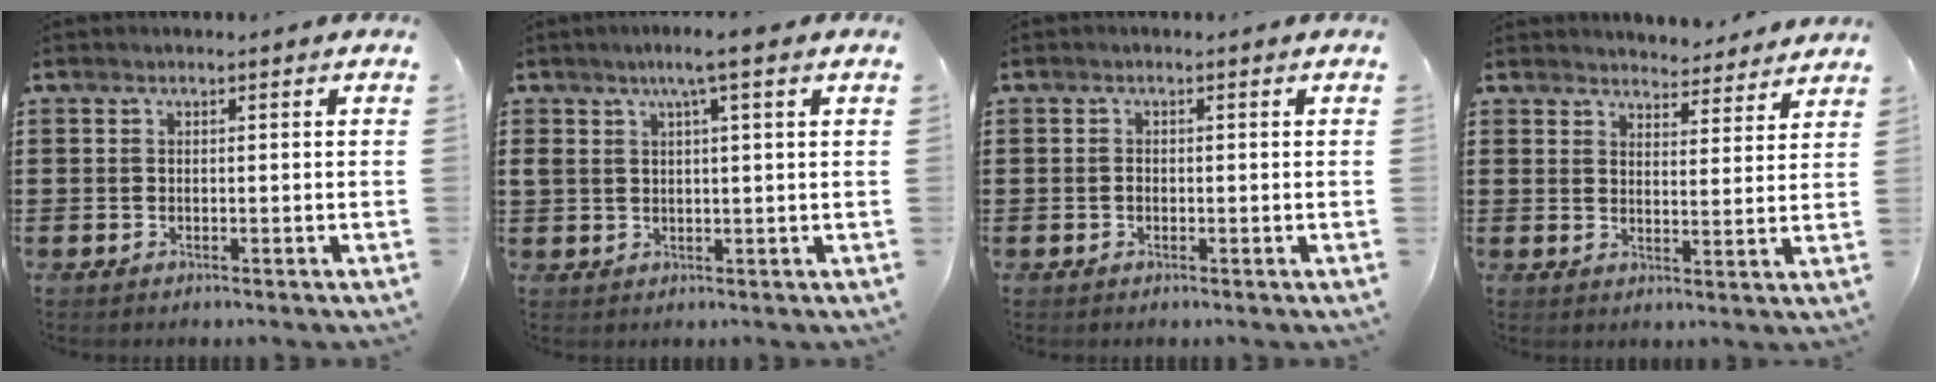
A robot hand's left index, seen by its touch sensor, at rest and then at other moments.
{"total": 3.9, "force": [1.9, 0.3, 3.4], "torque": [-0.069, 0.004, 0.031]}
{"total": 0.6, "force": [-0.3, 0.4, 0.4], "torque": [-0.009, -0.001, -0.006]}
{"total": 4.1, "force": [4.1, 0.3, -0.1], "torque": [-0.008, -0.025, 0.072]}